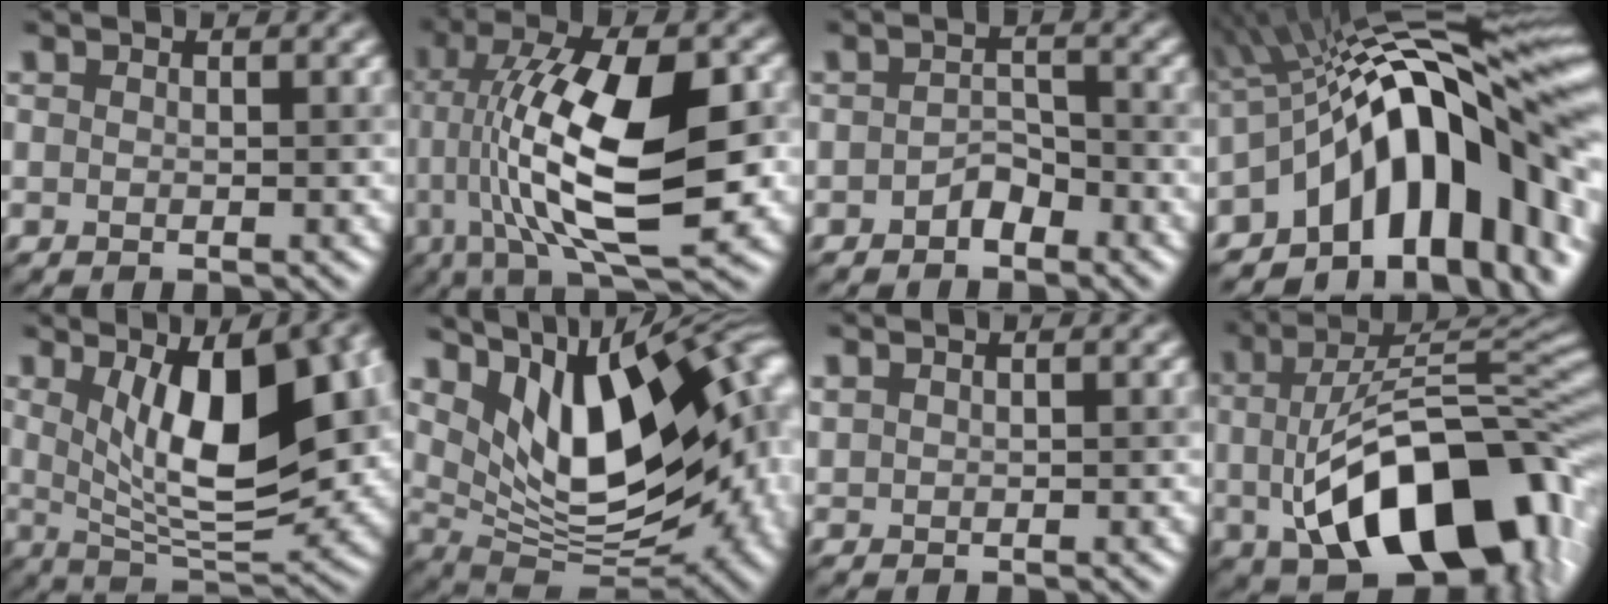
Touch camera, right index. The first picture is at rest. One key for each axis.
{"total": 13.7, "fx": 0.0, "fy": 4.5, "fz": 13.0, "tx": -0.217, "ty": 0.017, "tz": -0.002}
{"total": 1.7, "fx": -1.2, "fy": 1.0, "fz": 0.8, "tx": -0.013, "ty": 0.012, "tz": -0.022}
{"total": 16.4, "fx": -3.9, "fy": 7.3, "fz": 14.2, "tx": -0.162, "ty": 0.054, "tz": -0.085}
{"total": 12.3, "fx": 2.6, "fy": 4.6, "fz": 11.1, "tx": -0.150, "ty": 0.006, "tz": 0.043}
{"total": 15.4, "fx": 4.2, "fy": 7.7, "fz": 12.6, "tx": -0.178, "ty": 0.009, "tz": 0.079}
{"total": 0.7, "fx": 0.6, "fy": 0.1, "fz": -0.1, "tx": 0.003, "ty": 0.009, "tz": 0.018}
{"total": 15.0, "fx": -3.0, "fy": 7.8, "fz": 12.5, "tx": -0.178, "ty": 0.003, "tz": -0.041}